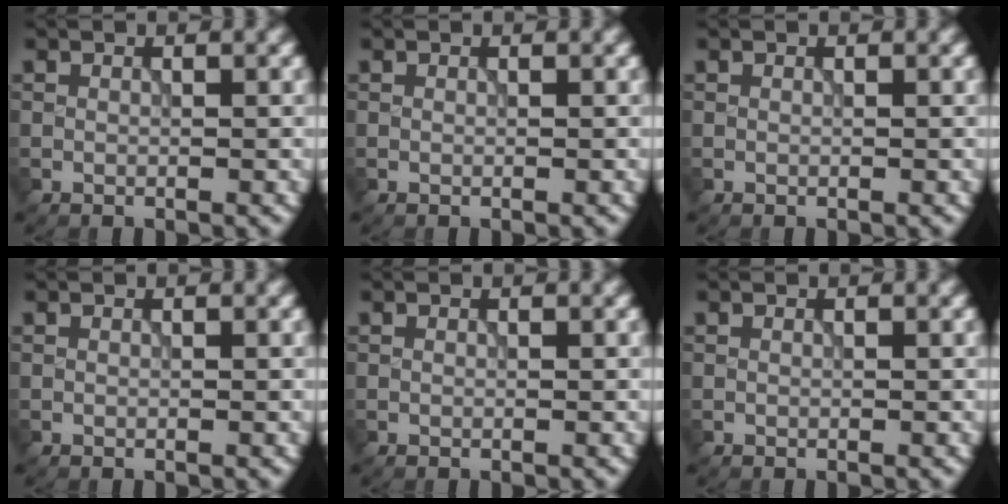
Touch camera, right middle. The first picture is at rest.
{"total": 0.0}
{"total": 0.0}
{"total": 0.0}
{"total": 0.0}
{"total": 0.0}